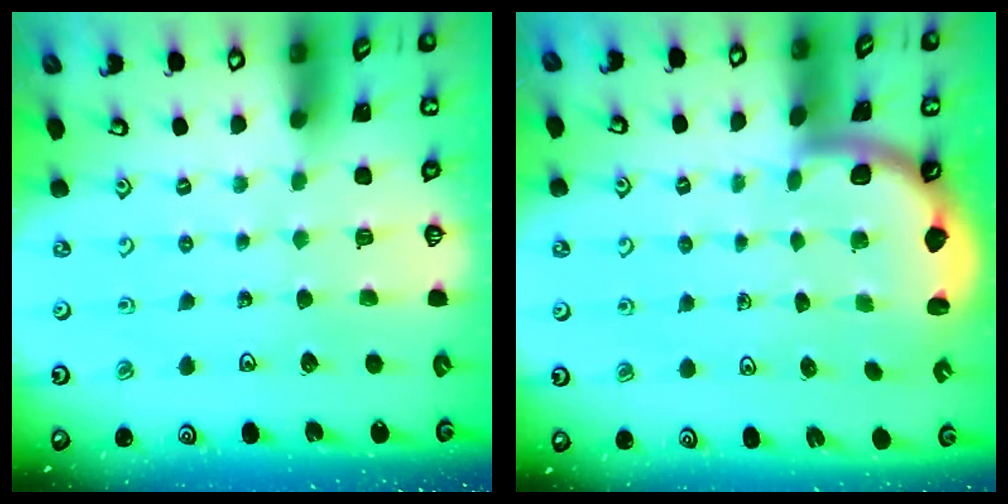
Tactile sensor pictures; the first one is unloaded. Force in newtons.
{"total": 1.8, "press": 1.8, "slide": 0.1}